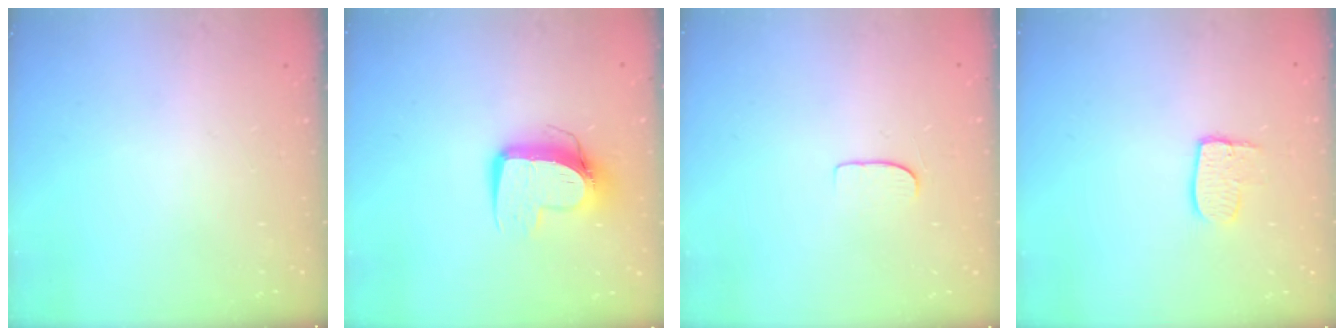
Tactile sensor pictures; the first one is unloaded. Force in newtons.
{"total": 10.2, "press": 10.1, "slide": 1.1}
{"total": 4.8, "press": 4.7, "slide": 0.6}
{"total": 6.9, "press": 6.9, "slide": 0.6}